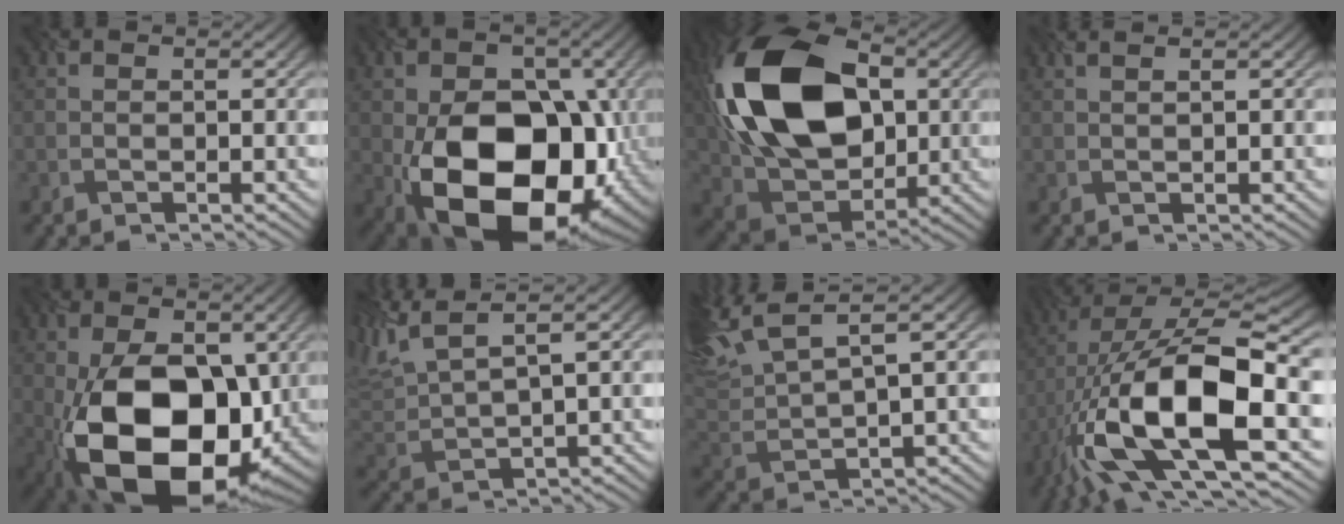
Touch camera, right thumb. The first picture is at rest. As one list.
[{"total": 18.3, "force": [-4.6, 12.3, 12.8], "torque": [-0.183, -0.035, -0.065]}, {"total": 18.3, "force": [3.2, 12.4, 13.1], "torque": [-0.289, 0.010, 0.057]}, {"total": 1.3, "force": [0.7, 0.3, 1.0], "torque": [-0.011, 0.004, 0.008]}, {"total": 17.8, "force": [-3.2, 11.1, 13.6], "torque": [-0.248, -0.030, -0.045]}, {"total": 8.0, "force": [5.2, 2.4, 5.6], "torque": [-0.148, 0.022, 0.108]}, {"total": 10.1, "force": [6.5, 3.0, 7.1], "torque": [-0.168, 0.031, 0.127]}, {"total": 18.4, "force": [-4.1, 7.7, 16.1], "torque": [-0.311, -0.006, -0.064]}]